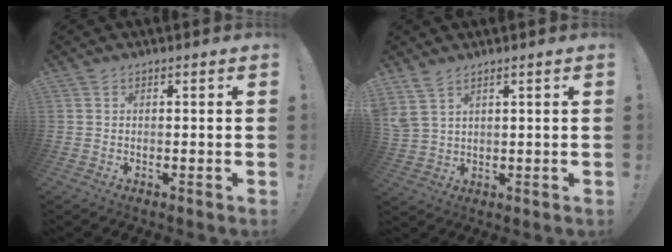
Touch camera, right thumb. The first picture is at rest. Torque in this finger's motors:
{"motor_torque": [0.12, 0.17, 0.77, 0.21, 0.09]}